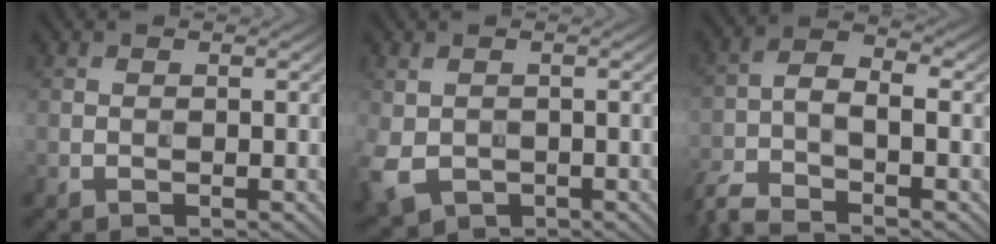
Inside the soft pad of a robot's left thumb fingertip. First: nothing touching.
{"total": 4.8, "force": [-1.3, 3.6, 2.9], "torque": [-0.083, -0.017, -0.024]}
{"total": 5.6, "force": [-4.0, 1.3, 3.6], "torque": [-0.077, -0.007, -0.094]}